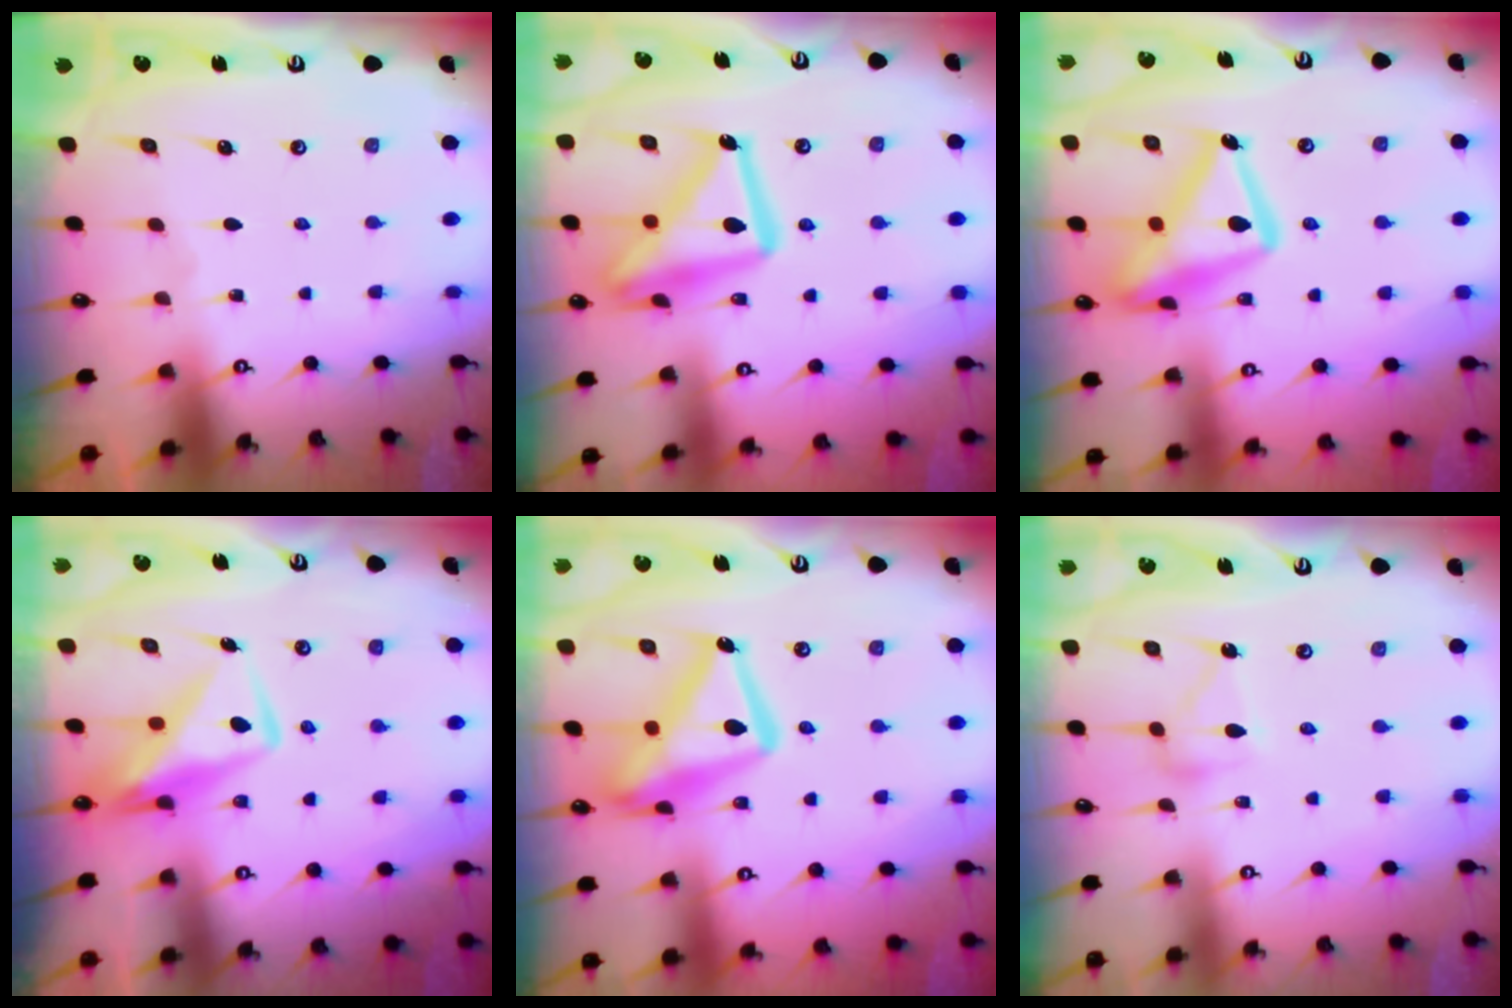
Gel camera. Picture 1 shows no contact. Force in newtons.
{"total": 18.9, "press": 18.8, "slide": 1.5}
{"total": 18.8, "press": 18.7, "slide": 1.6}
{"total": 11.4, "press": 11.3, "slide": 1.1}
{"total": 16.6, "press": 16.5, "slide": 1.6}
{"total": 11.1, "press": 11.1, "slide": 0.6}